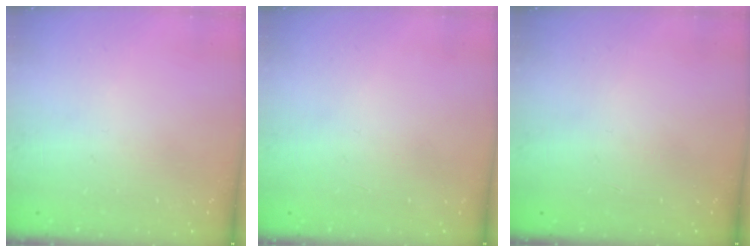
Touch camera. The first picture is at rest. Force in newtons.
{"total": 0.0}
{"total": 0.0}